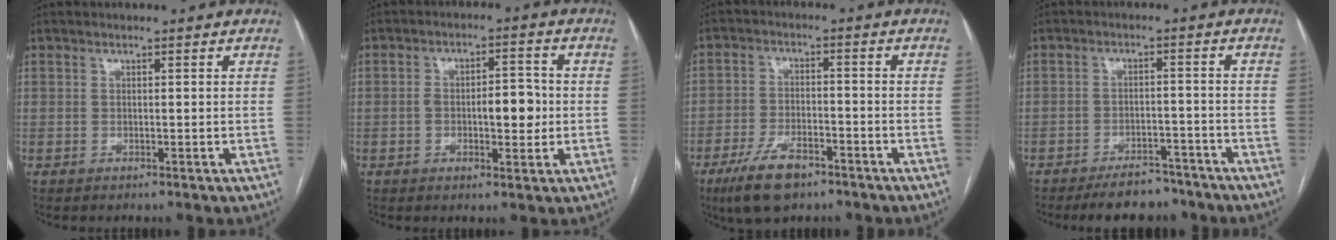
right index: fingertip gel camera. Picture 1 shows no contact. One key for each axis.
{"total": 6.8, "fx": -0.6, "fy": 2.8, "fz": 6.2, "tx": -0.099, "ty": 0.015, "tz": -0.007}
{"total": 8.6, "fx": -5.7, "fy": 3.7, "fz": 5.3, "tx": -0.107, "ty": -0.006, "tz": -0.099}
{"total": 7.2, "fx": -6.2, "fy": 2.7, "fz": 2.4, "tx": -0.030, "ty": -0.001, "tz": -0.096}